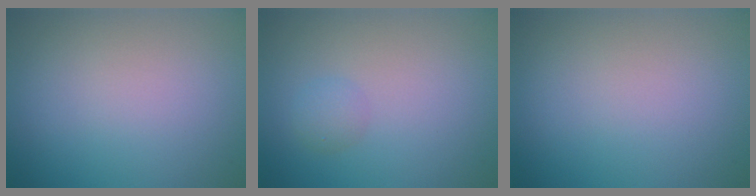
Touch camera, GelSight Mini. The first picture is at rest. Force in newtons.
{"total": 1.2, "press": 1.2, "slide": 0.0}
{"total": 0.0}